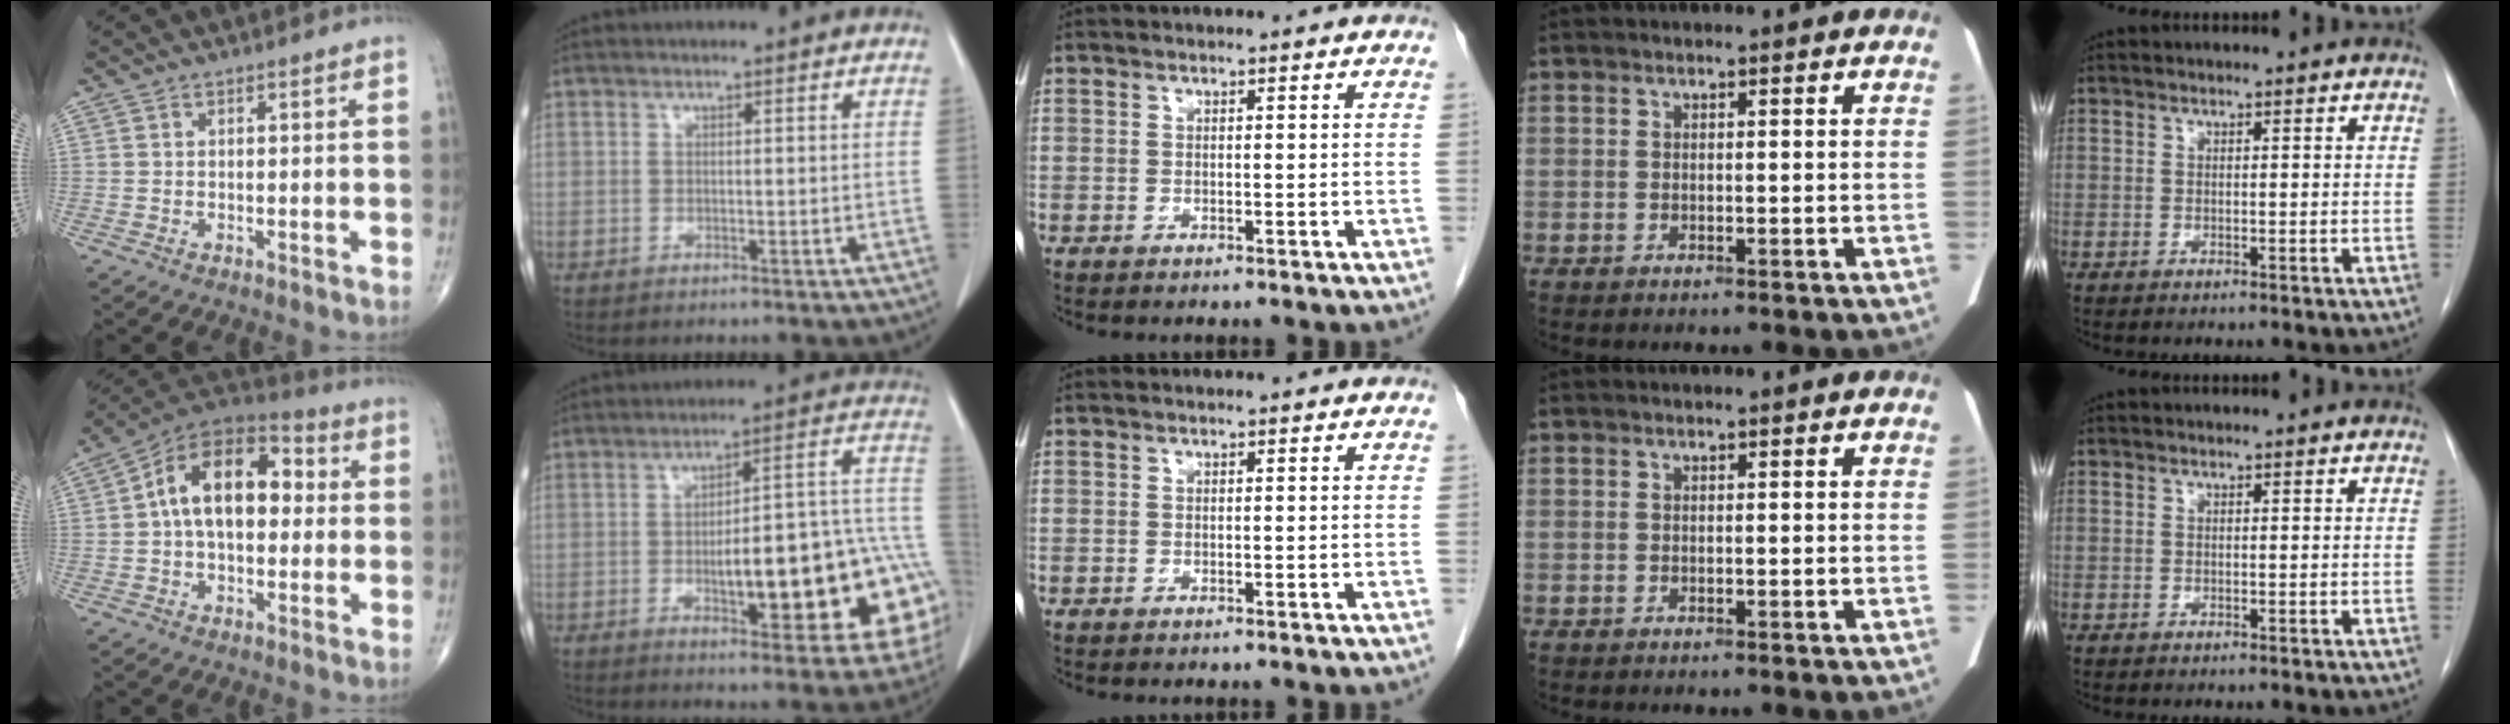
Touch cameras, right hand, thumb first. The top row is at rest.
{"thumb": {"total": 16.0, "force": [1.5, 9.7, 12.7], "torque": [-0.182, 0.039, 0.011]}, "index": {"total": 20.5, "force": [-4.6, 5.4, 19.3], "torque": [-0.173, 0.040, -0.047]}}